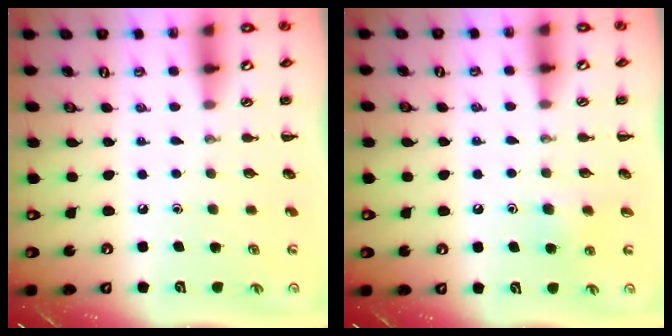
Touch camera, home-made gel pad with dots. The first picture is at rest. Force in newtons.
{"total": 5.4, "press": 5.1, "slide": 1.6}